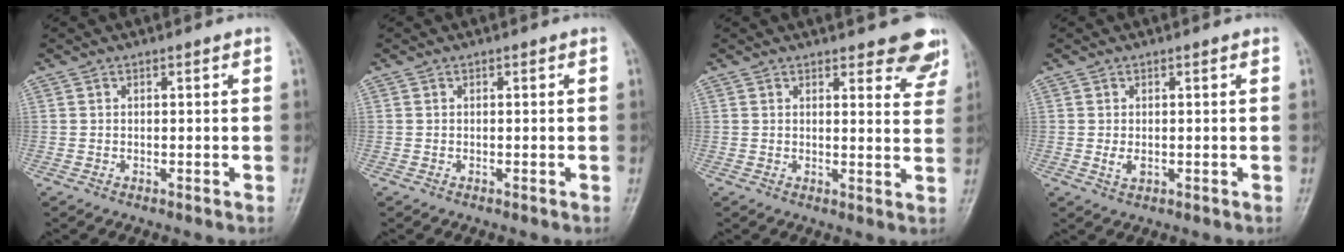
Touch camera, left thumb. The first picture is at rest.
{"total": 0.0}
{"total": 8.1, "force": [6.5, 2.8, 4.0], "torque": [-0.009, -0.037, 0.063]}
{"total": 2.1, "force": [0.0, 1.4, 1.6], "torque": [-0.024, -0.005, 0.002]}